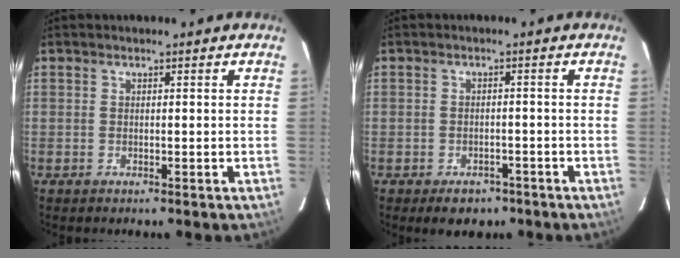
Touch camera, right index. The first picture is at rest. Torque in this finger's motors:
{"motor_torque": [-0.01, -0.06, -0.12, -0.06]}